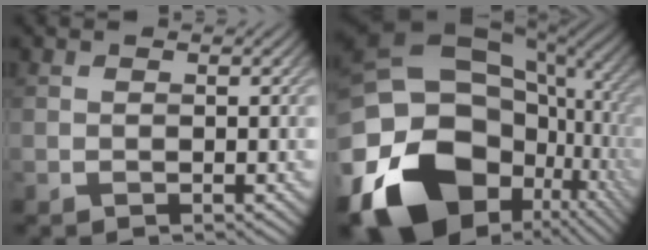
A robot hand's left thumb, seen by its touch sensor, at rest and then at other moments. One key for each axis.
{"total": 20.1, "fx": -5.5, "fy": 15.0, "fz": 12.3, "tx": -0.267, "ty": -0.018, "tz": -0.079}